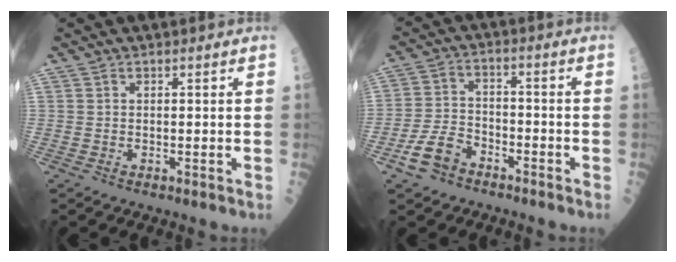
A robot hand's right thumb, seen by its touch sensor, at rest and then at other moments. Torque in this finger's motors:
{"motor_torque": [1.11, 0.08, 0.35, -0.41, 0.17]}